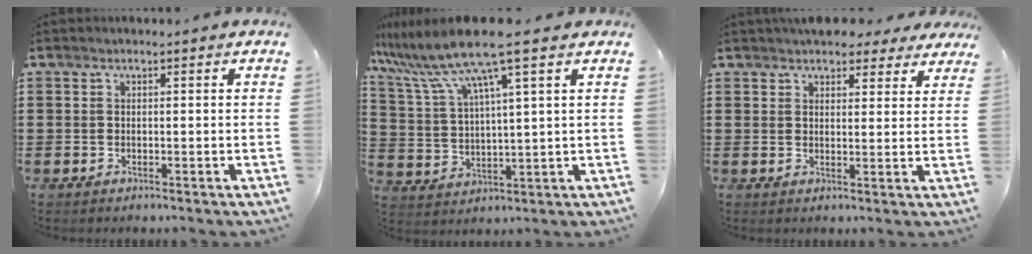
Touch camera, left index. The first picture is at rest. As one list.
[{"total": 10.6, "force": [7.5, 0.2, 7.4], "torque": [-0.183, -0.035, 0.121]}, {"total": 4.6, "force": [4.0, 1.7, 1.4], "torque": [-0.031, -0.003, 0.074]}]